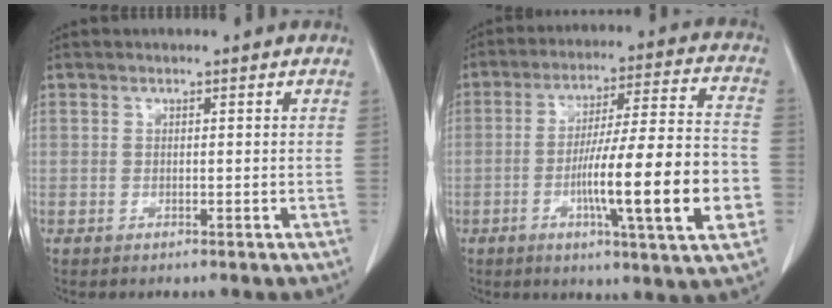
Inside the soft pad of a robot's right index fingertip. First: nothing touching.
{"total": 18.8, "force": [-4.7, 0.8, 18.1], "torque": [-0.260, 0.003, -0.067]}